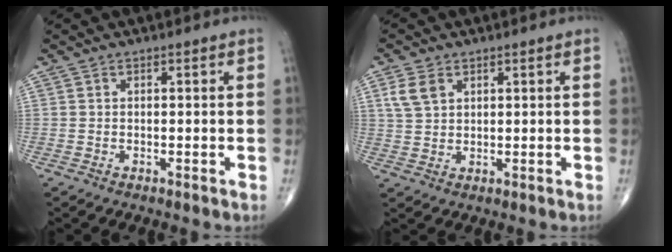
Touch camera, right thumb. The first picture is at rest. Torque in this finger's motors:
{"motor_torque": [-0.33, 0.42, 0.26, 0.15, 0.02]}